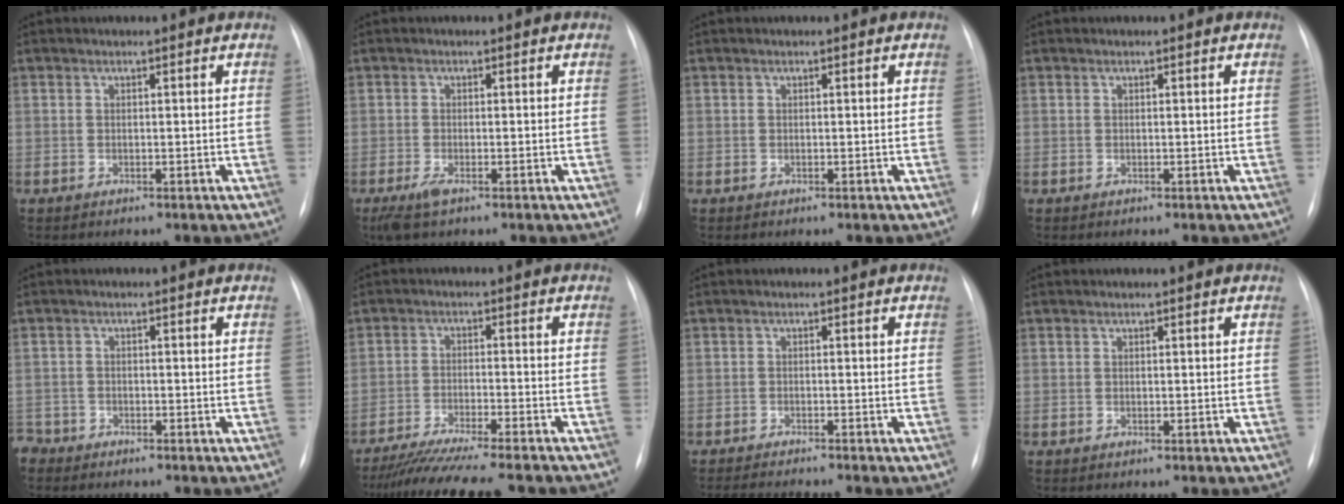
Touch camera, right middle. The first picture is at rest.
{"total": 2.5, "force": [-1.4, 0.6, 1.9], "torque": [-0.047, -0.007, -0.028]}
{"total": 0.0}
{"total": 0.0}
{"total": 2.8, "force": [-2.5, 1.3, -0.3], "torque": [0.006, 0.001, -0.048]}
{"total": 14.5, "force": [-12.8, 0.2, 7.0], "torque": [-0.103, -0.027, -0.194]}
{"total": 5.0, "force": [-4.5, -0.8, 2.0], "torque": [-0.030, -0.015, -0.072]}
{"total": 0.0}